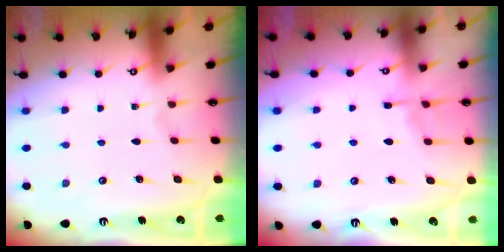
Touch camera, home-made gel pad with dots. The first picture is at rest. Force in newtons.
{"total": 4.1, "press": 4.1, "slide": 0.6}